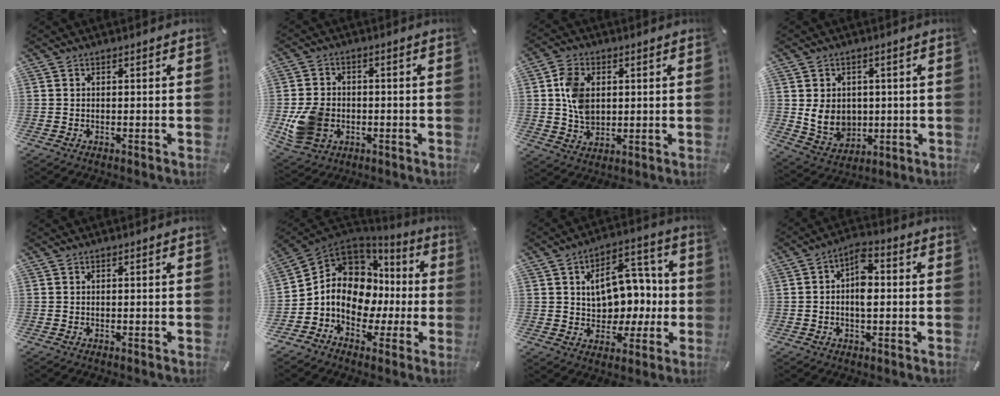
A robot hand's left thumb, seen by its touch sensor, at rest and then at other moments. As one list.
[{"total": 10.0, "force": [-2.2, 8.2, 5.3], "torque": [-0.112, 0.010, -0.038]}, {"total": 8.4, "force": [1.3, 6.6, 5.0], "torque": [-0.108, 0.003, 0.022]}, {"total": 7.9, "force": [1.1, 7.1, 3.2], "torque": [-0.078, -0.011, 0.020]}, {"total": 0.0}, {"total": 13.0, "force": [-0.8, 11.0, 6.8], "torque": [-0.143, -0.013, -0.013]}, {"total": 13.6, "force": [1.5, 10.8, 8.1], "torque": [-0.104, -0.005, 0.036]}, {"total": 6.4, "force": [-0.3, 3.6, 5.2], "torque": [-0.087, 0.009, -0.009]}]